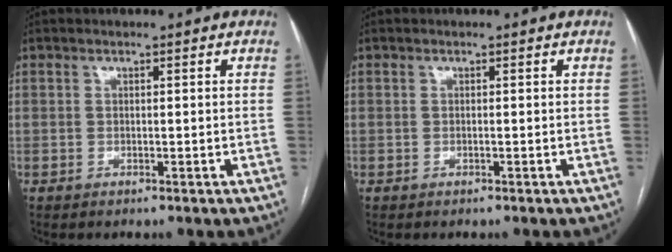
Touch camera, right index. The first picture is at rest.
{"total": 0.0}